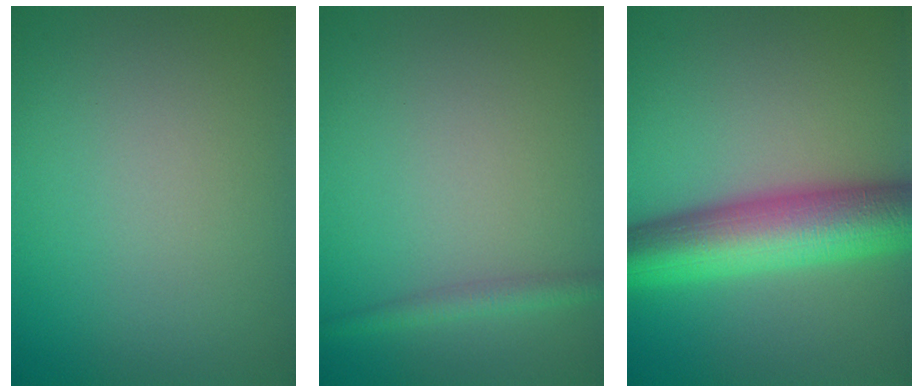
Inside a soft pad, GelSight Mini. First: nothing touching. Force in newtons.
{"total": 1.6, "press": 1.6, "slide": 0.0}
{"total": 9.6, "press": 9.6, "slide": 0.1}